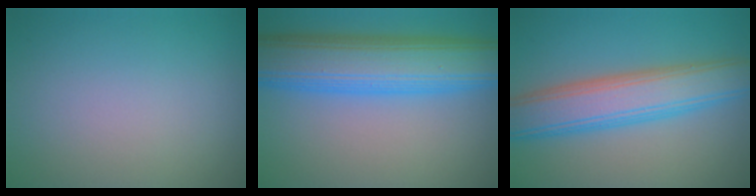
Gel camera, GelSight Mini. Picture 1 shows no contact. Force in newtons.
{"total": 10.4, "press": 10.4, "slide": 0.4}
{"total": 7.1, "press": 7.1, "slide": 0.4}